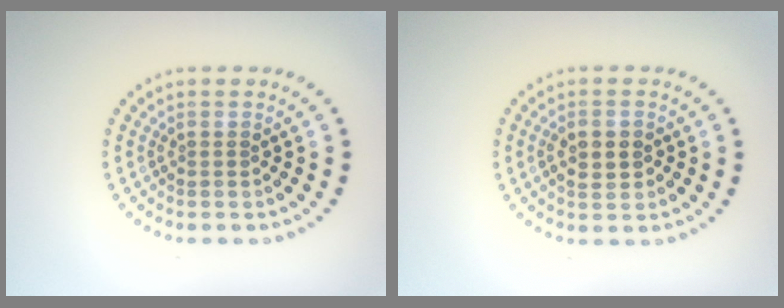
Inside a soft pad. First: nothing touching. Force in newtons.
{"total": 2.7, "press": 2.7, "slide": 0.1}